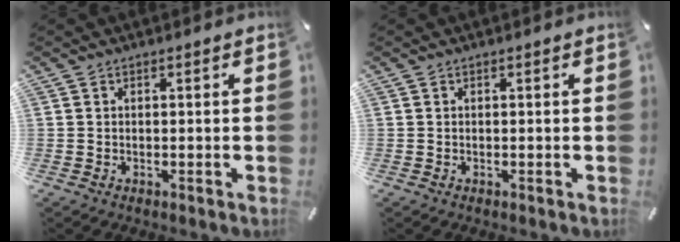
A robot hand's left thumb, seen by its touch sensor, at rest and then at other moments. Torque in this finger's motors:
{"motor_torque": [-0.01, 0.01, -0.01, 0.09, 0.00]}